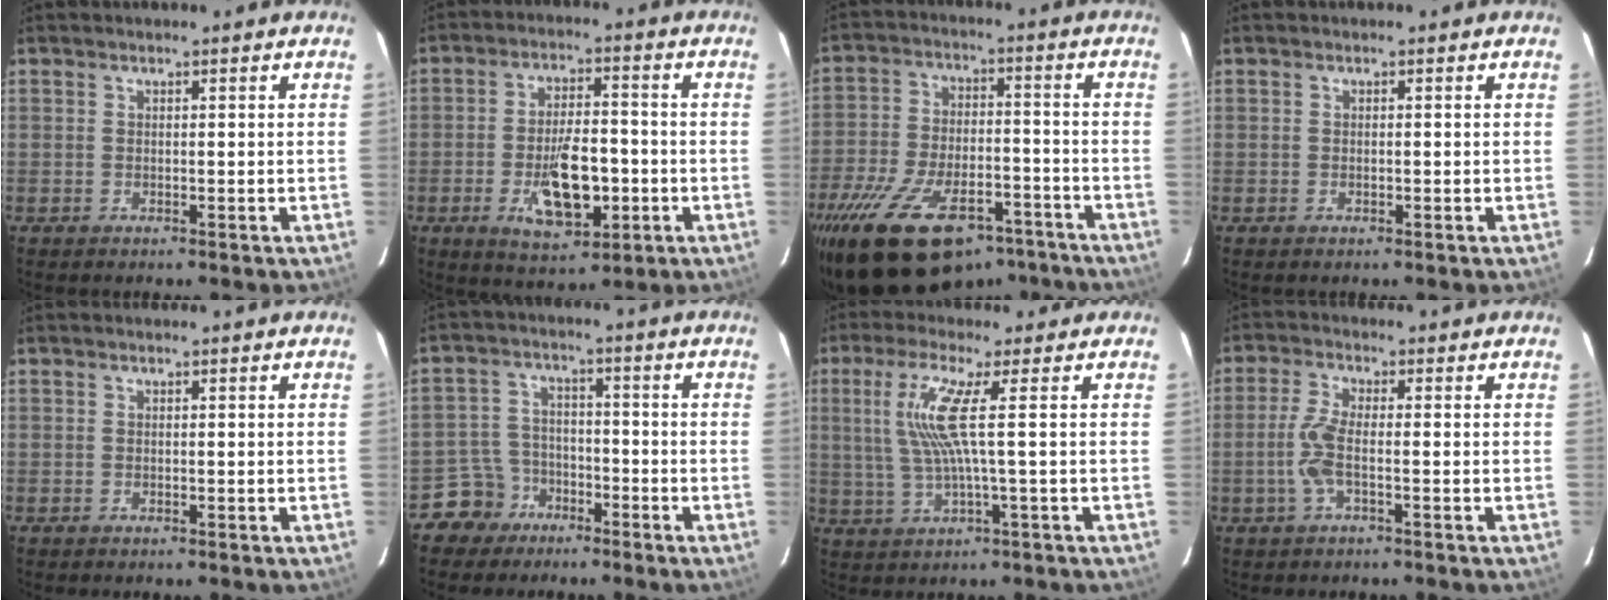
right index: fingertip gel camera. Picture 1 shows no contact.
{"total": 11.8, "force": [-3.5, 5.2, 10.0], "torque": [-0.185, 0.001, -0.048]}
{"total": 25.5, "force": [-17.5, 11.3, 14.7], "torque": [-0.288, -0.025, -0.268]}
{"total": 0.6, "force": [-0.2, 0.3, 0.5], "torque": [-0.010, 0.002, -0.003]}
{"total": 0.0}
{"total": 6.5, "force": [-4.4, 4.8, 0.0], "torque": [-0.017, 0.028, -0.080]}
{"total": 7.9, "force": [1.3, -1.2, 7.7], "torque": [-0.153, -0.004, 0.036]}
{"total": 5.1, "force": [-1.5, 0.9, 4.8], "torque": [-0.110, 0.001, -0.030]}